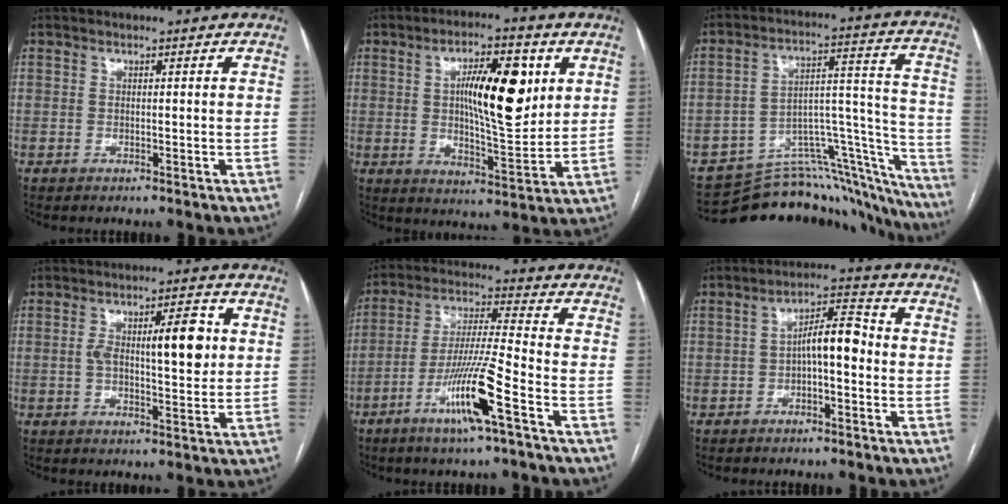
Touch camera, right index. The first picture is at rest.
{"total": 13.1, "force": [3.3, 3.5, 12.2], "torque": [-0.201, 0.008, 0.056]}
{"total": 24.2, "force": [-22.2, 7.2, 6.5], "torque": [-0.028, 0.071, -0.292]}
{"total": 9.1, "force": [1.4, 2.5, 8.6], "torque": [-0.138, 0.016, 0.025]}
{"total": 12.2, "force": [-5.9, -0.6, 10.6], "torque": [-0.207, -0.012, -0.112]}
{"total": 6.5, "force": [-0.8, 2.0, 6.2], "torque": [-0.104, 0.030, -0.011]}